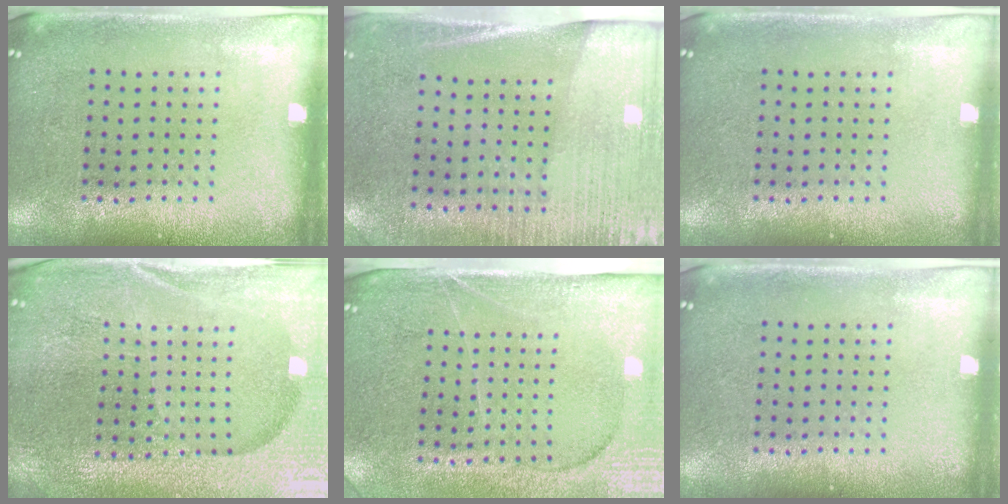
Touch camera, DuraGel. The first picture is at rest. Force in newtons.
{"total": 2.9, "press": 2.6, "slide": 1.3}
{"total": 0.0}
{"total": 4.8, "press": 4.5, "slide": 1.6}
{"total": 4.0, "press": 3.5, "slide": 1.9}
{"total": 0.0}